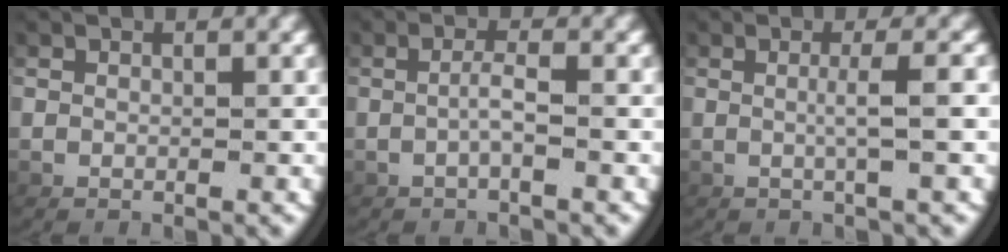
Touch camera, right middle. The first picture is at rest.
{"total": 1.5, "force": [-0.7, -0.4, 1.3], "torque": [-0.031, -0.001, -0.009]}
{"total": 2.0, "force": [0.0, -0.7, 1.8], "torque": [-0.037, 0.002, 0.004]}